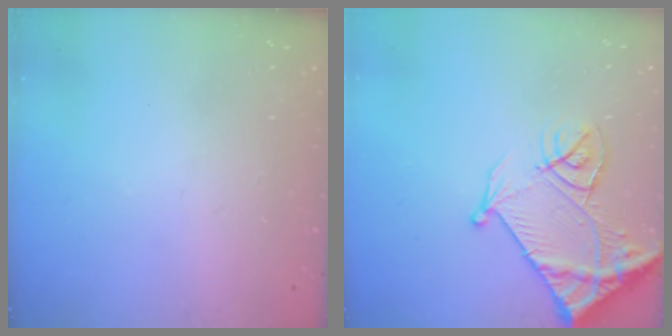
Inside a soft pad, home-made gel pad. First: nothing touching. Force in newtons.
{"total": 13.7, "press": 13.6, "slide": 1.6}